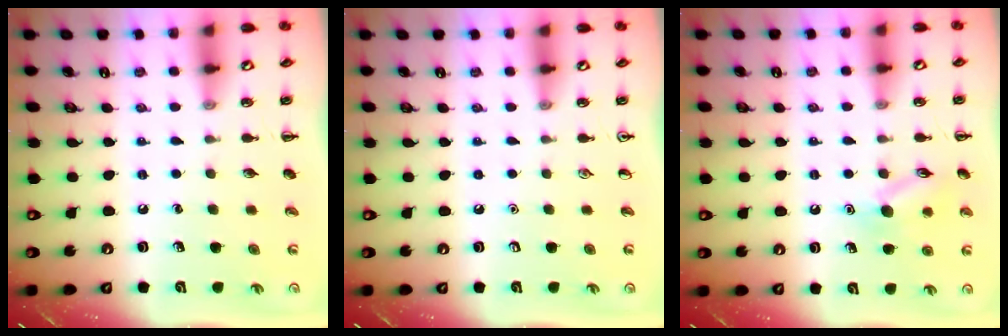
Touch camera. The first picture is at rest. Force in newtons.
{"total": 0.0}
{"total": 10.2, "press": 10.2, "slide": 0.6}